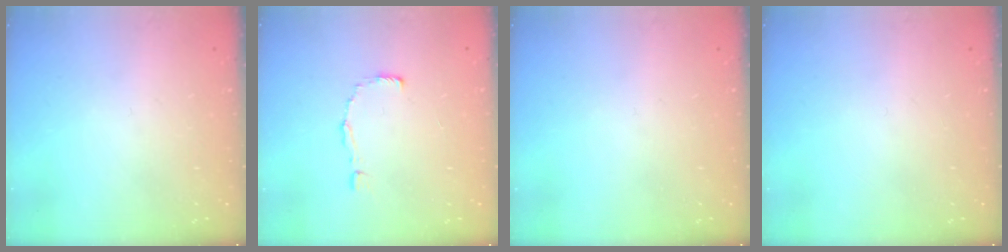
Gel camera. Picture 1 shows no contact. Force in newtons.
{"total": 4.9, "press": 4.9, "slide": 0.4}
{"total": 0.0}
{"total": 0.0}